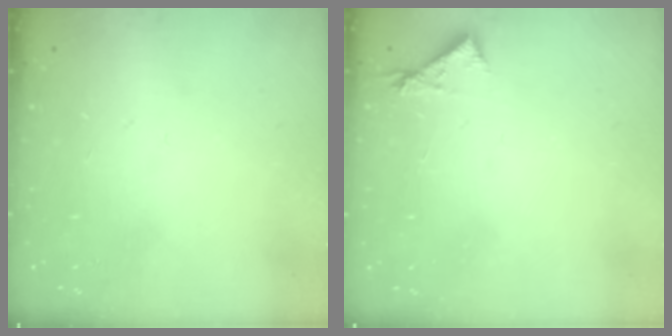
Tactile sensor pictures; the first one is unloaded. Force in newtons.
{"total": 4.7, "press": 4.7, "slide": 0.4}